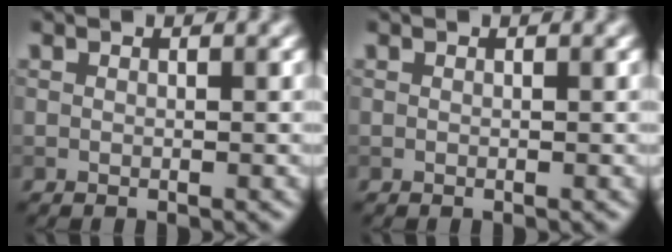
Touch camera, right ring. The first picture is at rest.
{"total": 0.0}